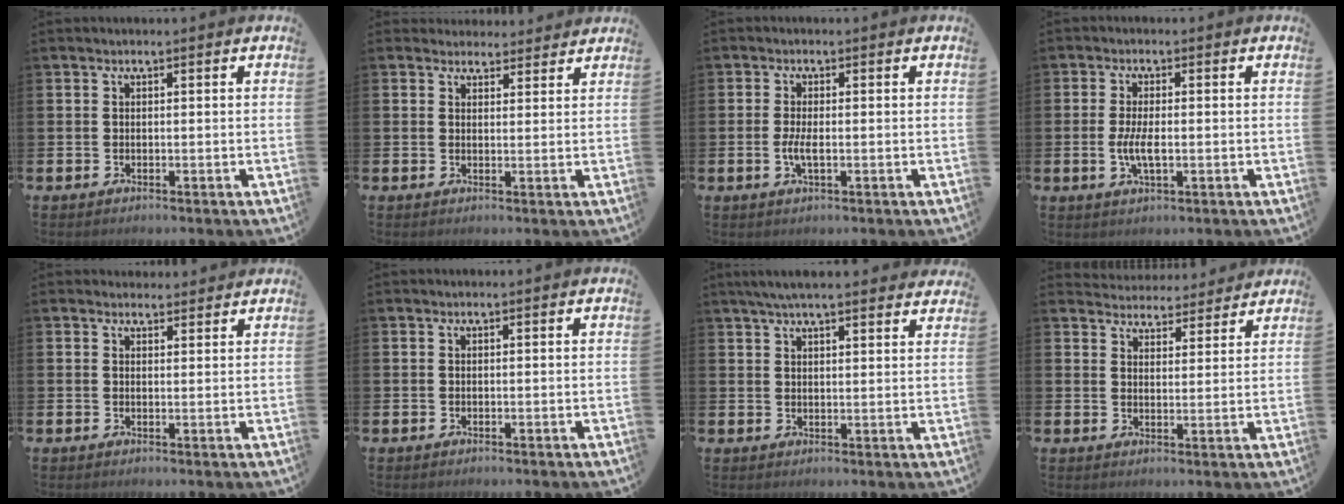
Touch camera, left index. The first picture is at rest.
{"total": 3.1, "force": [2.9, 1.0, -0.3], "torque": [0.010, -0.015, 0.052]}
{"total": 2.5, "force": [-0.5, 0.8, 2.4], "torque": [-0.042, 0.000, -0.009]}
{"total": 3.7, "force": [-0.5, 1.4, 3.4], "torque": [-0.068, -0.001, -0.012]}
{"total": 2.2, "force": [2.1, 0.7, -0.2], "torque": [0.009, -0.008, 0.038]}
{"total": 0.0}
{"total": 4.9, "force": [4.5, 0.5, 1.9], "torque": [-0.045, -0.011, 0.082]}
{"total": 4.5, "force": [4.4, 1.0, -0.3], "torque": [-0.007, -0.034, 0.078]}